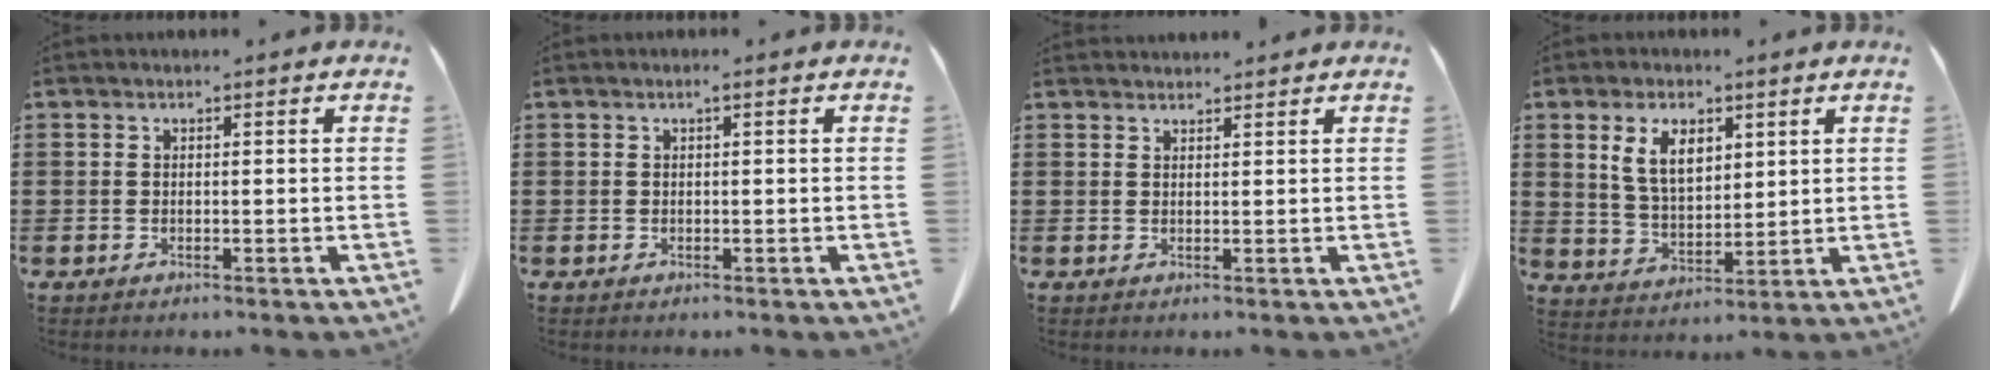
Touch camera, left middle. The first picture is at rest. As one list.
[{"total": 0.7, "force": [0.3, -0.1, 0.6], "torque": [-0.010, -0.002, 0.006]}, {"total": 1.4, "force": [1.4, 0.1, 0.1], "torque": [-0.004, 0.001, 0.028]}, {"total": 6.7, "force": [3.5, 3.7, 4.3], "torque": [-0.097, 0.010, 0.067]}]